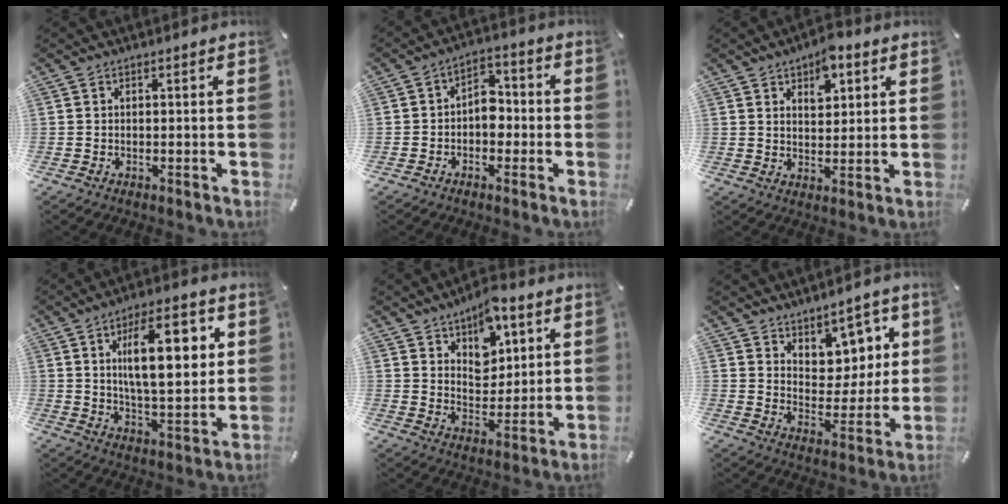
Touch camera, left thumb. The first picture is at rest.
{"total": 6.2, "force": [-1.7, 4.6, 3.8], "torque": [-0.052, 0.018, -0.034]}
{"total": 6.3, "force": [3.5, 4.0, 3.3], "torque": [-0.029, -0.012, 0.055]}
{"total": 17.5, "force": [5.6, 7.4, 14.8], "torque": [-0.237, 0.001, 0.085]}
{"total": 9.9, "force": [6.1, 6.7, 3.8], "torque": [-0.048, -0.037, 0.109]}
{"total": 8.3, "force": [5.9, 5.9, 0.5], "torque": [-0.008, -0.064, 0.109]}